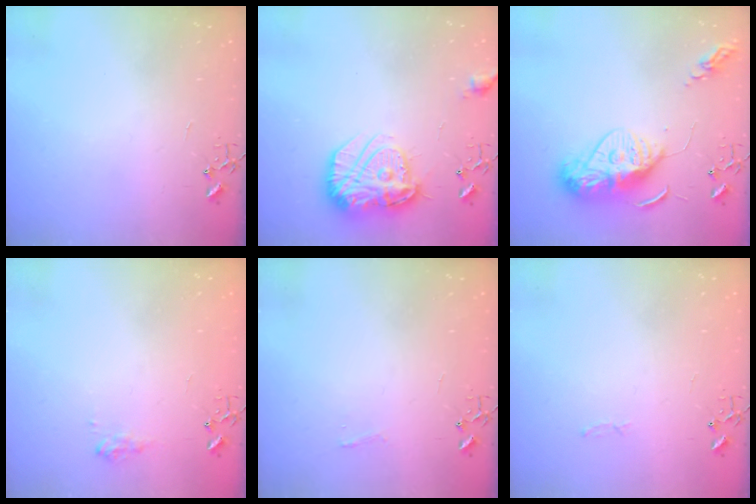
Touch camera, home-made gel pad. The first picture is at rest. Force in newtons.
{"total": 17.4, "press": 17.4, "slide": 1.3}
{"total": 12.9, "press": 12.8, "slide": 1.3}
{"total": 7.7, "press": 7.7, "slide": 0.4}
{"total": 3.7, "press": 3.6, "slide": 0.5}
{"total": 2.8, "press": 2.8, "slide": 0.4}